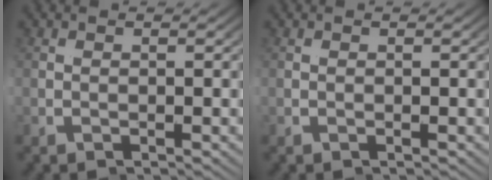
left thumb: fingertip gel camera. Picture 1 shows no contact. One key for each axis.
{"total": 0.0}